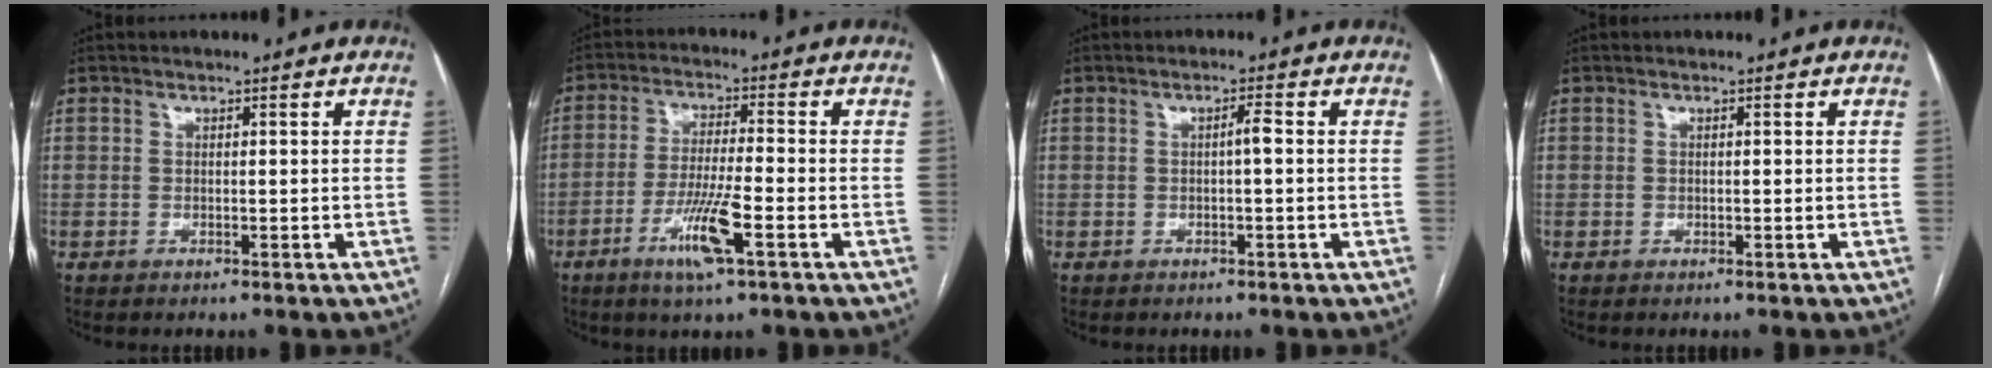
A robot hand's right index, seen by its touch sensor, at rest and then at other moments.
{"total": 8.3, "force": [-3.8, 0.3, 7.3], "torque": [-0.144, -0.013, -0.070]}
{"total": 1.5, "force": [-0.1, 0.1, 1.5], "torque": [-0.024, 0.004, -0.001]}
{"total": 0.0}